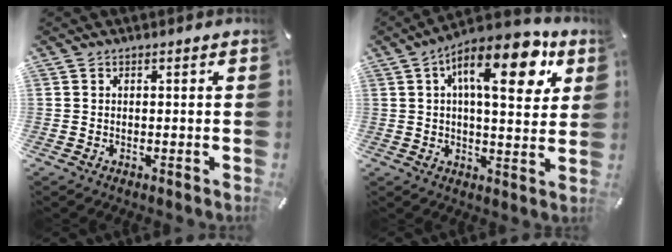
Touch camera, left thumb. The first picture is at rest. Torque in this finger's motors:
{"motor_torque": [0.04, 1.02, 1.52, -1.25, 0.55]}